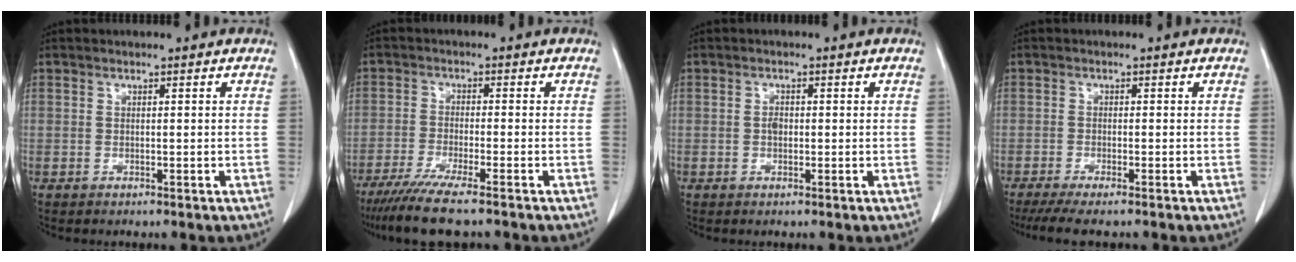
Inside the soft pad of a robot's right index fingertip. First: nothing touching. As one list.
[{"total": 8.4, "force": [-6.6, -0.2, 5.1], "torque": [-0.080, -0.022, -0.110]}, {"total": 1.3, "force": [-0.1, 0.8, 1.0], "torque": [-0.018, 0.002, -0.002]}, {"total": 6.0, "force": [-4.8, 0.3, 3.5], "torque": [-0.050, -0.013, -0.078]}]